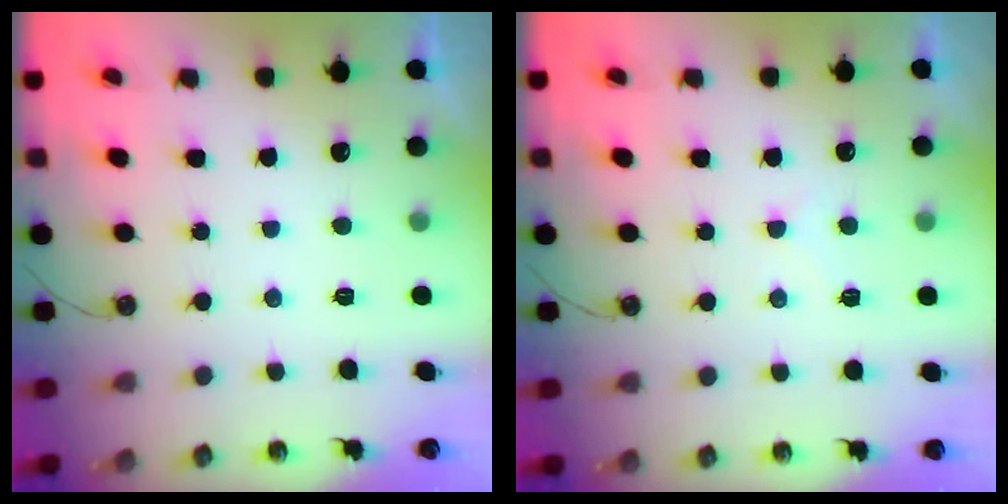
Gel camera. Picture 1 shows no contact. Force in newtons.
{"total": 7.0, "press": 6.9, "slide": 0.5}